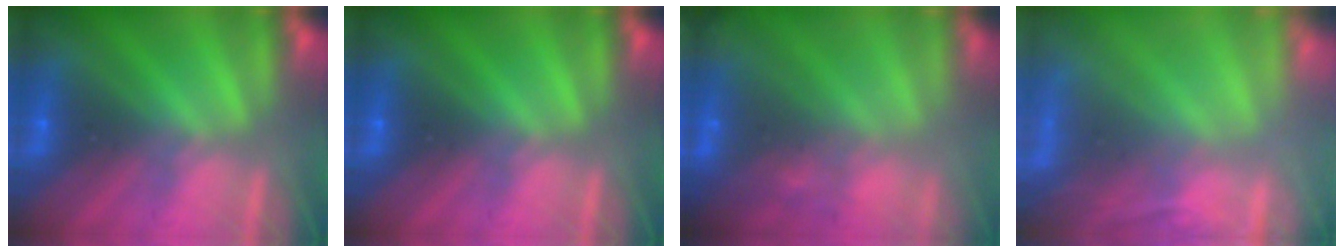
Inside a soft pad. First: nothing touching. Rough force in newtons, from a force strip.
{"total": 0.0}
{"total": 7.6}
{"total": 7.5}